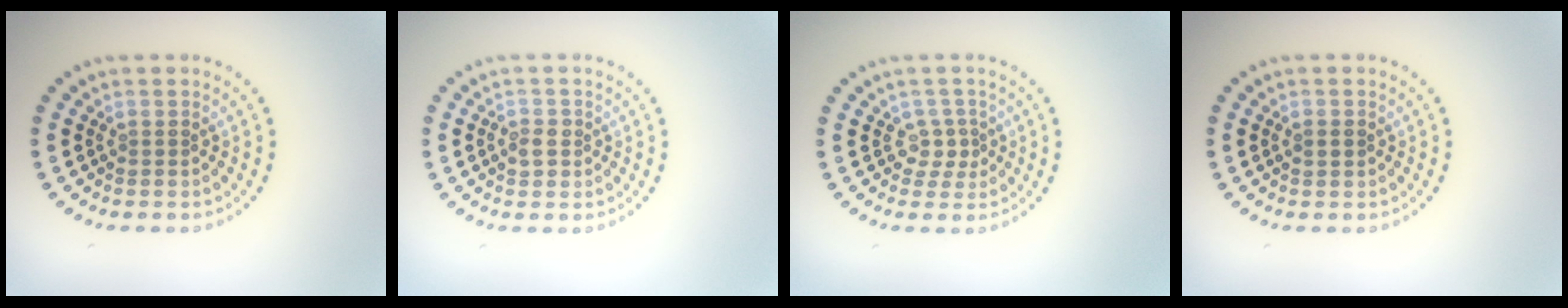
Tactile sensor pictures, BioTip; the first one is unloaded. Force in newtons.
{"total": 1.6, "press": 1.6, "slide": 0.3}
{"total": 1.7, "press": 1.2, "slide": 1.2}
{"total": 1.1, "press": 1.1, "slide": 0.1}